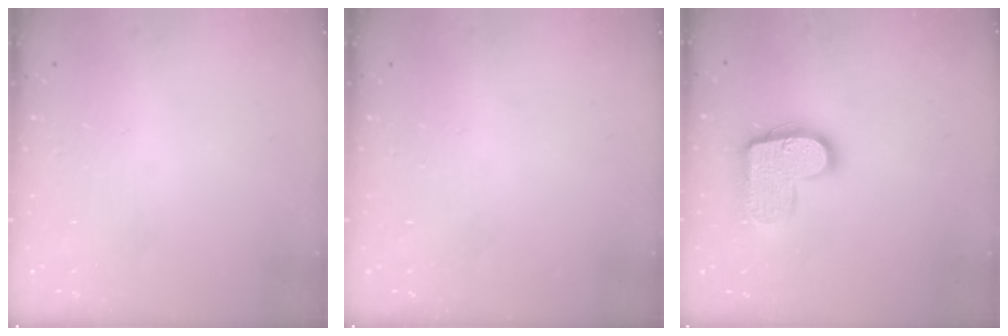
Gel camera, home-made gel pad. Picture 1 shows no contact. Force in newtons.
{"total": 0.0}
{"total": 14.4, "press": 14.4, "slide": 0.7}